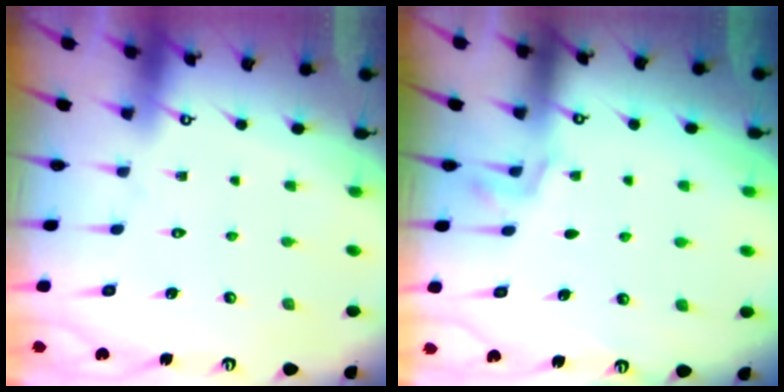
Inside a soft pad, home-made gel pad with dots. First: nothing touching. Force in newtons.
{"total": 1.8, "press": 0.9, "slide": 1.5}